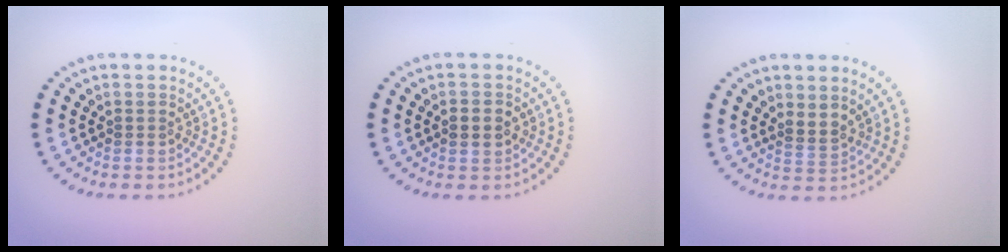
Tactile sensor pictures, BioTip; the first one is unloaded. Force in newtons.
{"total": 2.4, "press": 2.4, "slide": 0.1}
{"total": 1.8, "press": 1.2, "slide": 1.2}